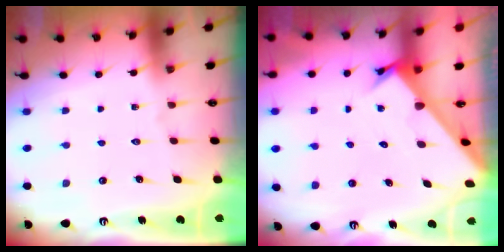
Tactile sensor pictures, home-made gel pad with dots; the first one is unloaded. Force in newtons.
{"total": 2.3, "press": 2.3, "slide": 0.1}